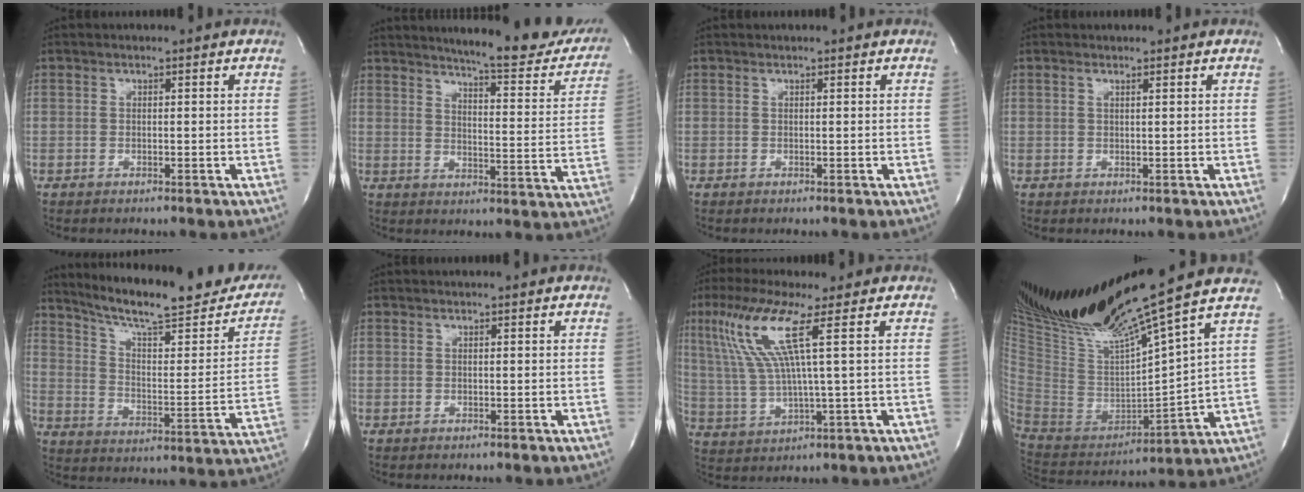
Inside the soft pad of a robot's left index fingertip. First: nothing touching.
{"total": 21.0, "force": [18.6, 3.0, 9.3], "torque": [-0.119, -0.068, 0.212]}
{"total": 0.0}
{"total": 0.6, "force": [0.4, -0.2, 0.4], "torque": [-0.014, -0.003, 0.009]}
{"total": 25.1, "force": [21.1, 3.9, 13.0], "torque": [-0.194, -0.039, 0.283]}
{"total": 0.0}
{"total": 9.6, "force": [3.8, -1.1, 8.8], "torque": [-0.196, 0.003, 0.080]}
{"total": 25.0, "force": [20.1, -1.0, 14.9], "torque": [-0.261, -0.036, 0.356]}